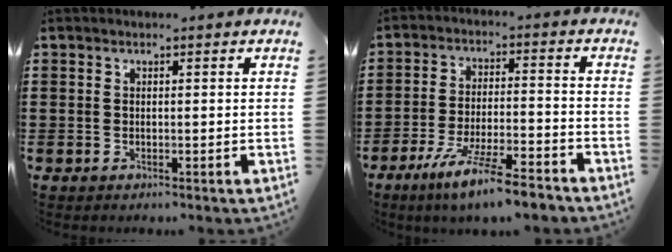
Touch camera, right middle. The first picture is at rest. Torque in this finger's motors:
{"motor_torque": [1.89, -0.24, 0.81, 0.16]}